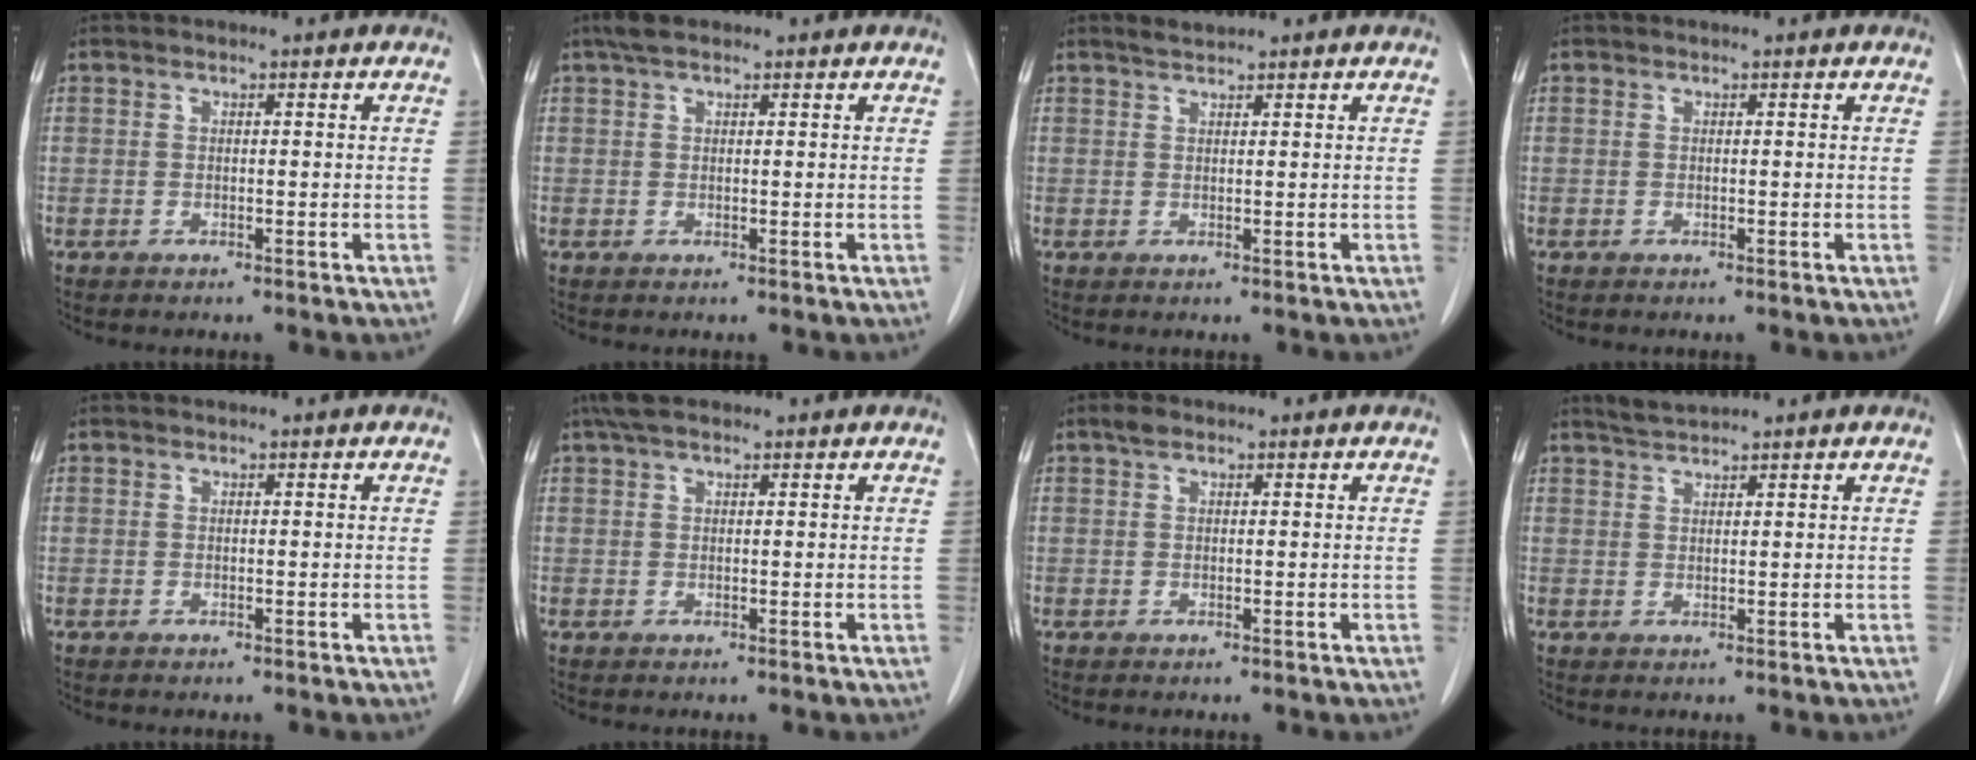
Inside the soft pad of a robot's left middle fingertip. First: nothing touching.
{"total": 2.6, "force": [1.9, 1.2, 1.5], "torque": [-0.031, 0.017, 0.033]}
{"total": 1.1, "force": [1.1, -0.1, 0.1], "torque": [-0.007, 0.002, 0.024]}
{"total": 0.0}
{"total": 0.0}
{"total": 3.7, "force": [2.7, 1.5, 2.0], "torque": [-0.044, 0.023, 0.049]}
{"total": 1.1, "force": [0.7, 0.6, 0.5], "torque": [-0.014, 0.010, 0.012]}
{"total": 2.2, "force": [2.2, -0.4, -0.1], "torque": [-0.005, 0.002, 0.049]}